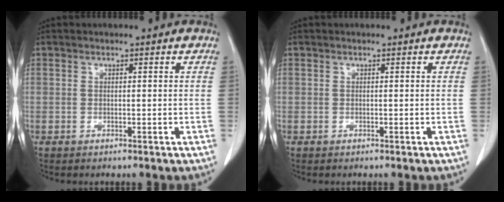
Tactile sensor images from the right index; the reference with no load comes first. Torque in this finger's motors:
{"motor_torque": [-0.02, 0.02, 0.00, 0.00]}